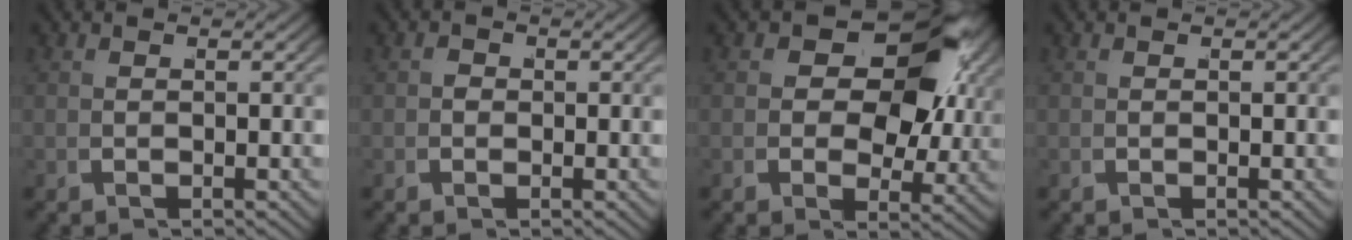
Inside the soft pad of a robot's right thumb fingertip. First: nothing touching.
{"total": 0.9, "force": [-0.3, 0.9, 0.3], "torque": [-0.006, -0.007, -0.005]}
{"total": 11.2, "force": [2.2, 7.0, 8.5], "torque": [-0.134, -0.022, 0.040]}
{"total": 0.0}